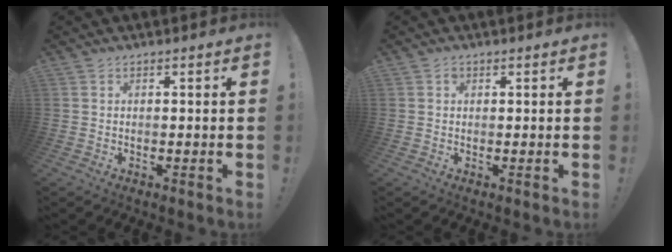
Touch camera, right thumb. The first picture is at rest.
{"total": 0.8, "force": [0.1, 0.8, 0.3], "torque": [-0.002, 0.001, 0.000]}